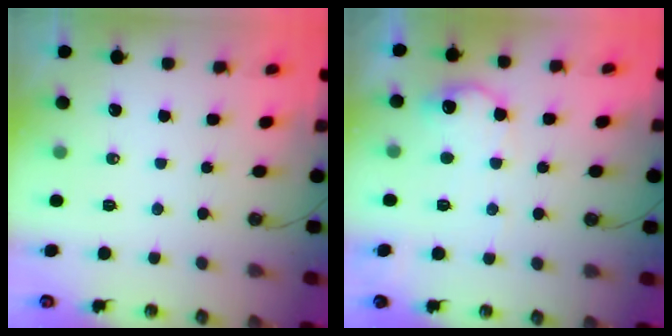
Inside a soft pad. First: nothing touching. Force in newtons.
{"total": 10.4, "press": 10.4, "slide": 0.7}